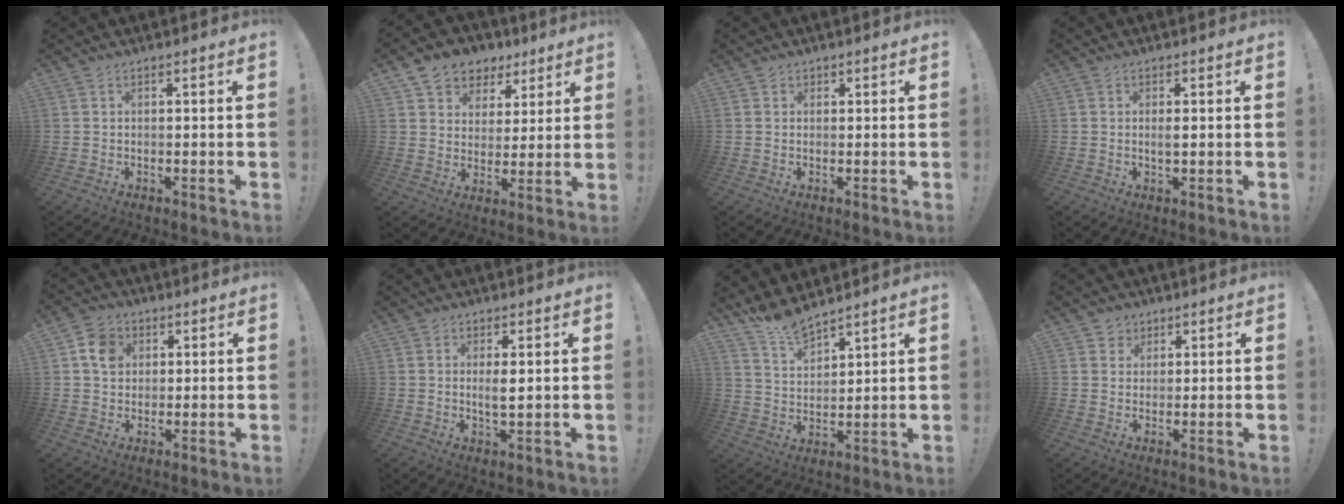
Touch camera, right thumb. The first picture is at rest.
{"total": 8.6, "force": [5.2, 6.6, 1.3], "torque": [-0.028, -0.034, 0.107]}
{"total": 0.8, "force": [0.6, 0.6, 0.2], "torque": [-0.001, 0.000, 0.009]}
{"total": 1.6, "force": [0.2, 0.3, 1.5], "torque": [-0.021, -0.004, 0.001]}
{"total": 7.5, "force": [2.5, 6.3, 3.3], "torque": [-0.051, 0.002, 0.050]}
{"total": 3.3, "force": [0.9, 0.9, 3.0], "torque": [-0.045, -0.009, 0.012]}
{"total": 8.1, "force": [7.7, 1.3, 2.2], "torque": [-0.054, -0.054, 0.146]}
{"total": 3.1, "force": [1.6, 2.6, 0.3], "torque": [-0.006, -0.007, 0.029]}